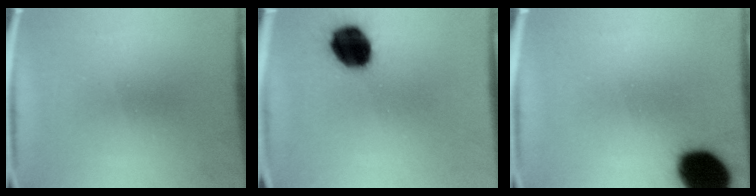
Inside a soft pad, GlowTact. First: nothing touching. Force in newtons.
{"total": 13.0}
{"total": 17.0}